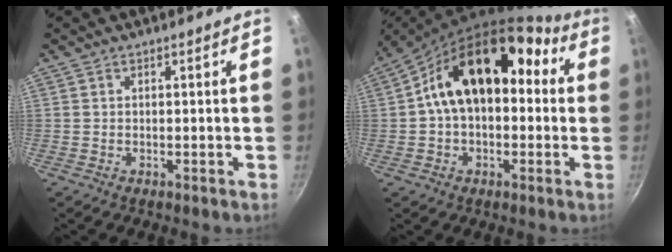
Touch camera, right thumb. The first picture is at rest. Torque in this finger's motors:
{"motor_torque": [1.51, 3.50, 0.92, -0.59, 0.23]}